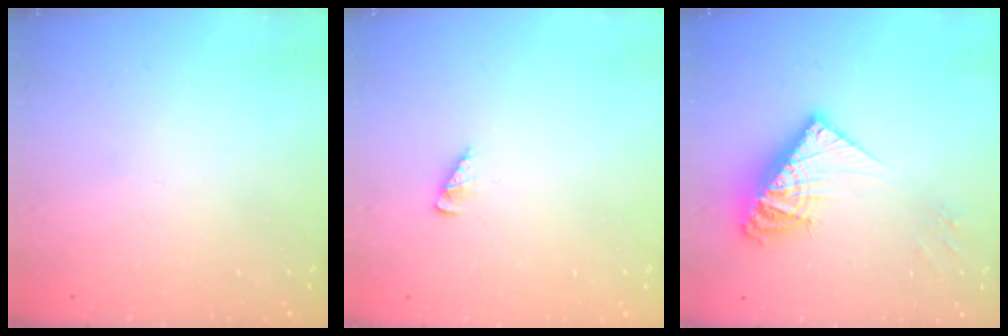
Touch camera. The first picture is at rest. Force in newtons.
{"total": 2.1, "press": 2.1, "slide": 0.3}
{"total": 14.7, "press": 14.7, "slide": 1.3}